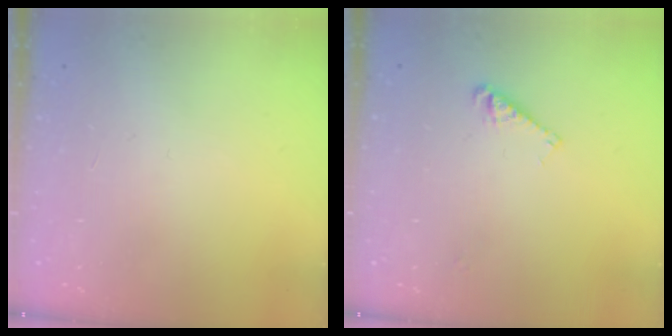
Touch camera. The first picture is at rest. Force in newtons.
{"total": 4.2, "press": 4.2, "slide": 0.4}